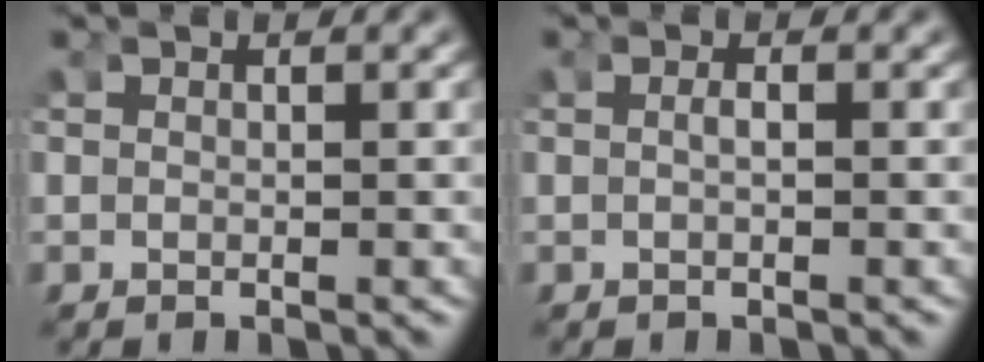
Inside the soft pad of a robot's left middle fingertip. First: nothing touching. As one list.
[{"total": 0.7, "force": [-0.6, -0.1, 0.4], "torque": [-0.014, -0.008, -0.006]}]